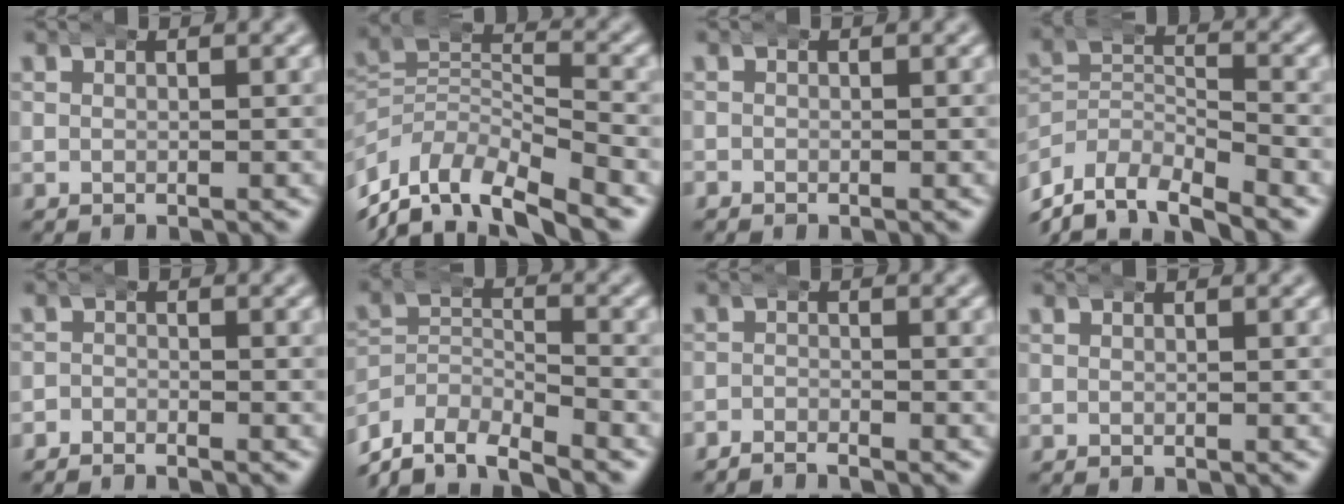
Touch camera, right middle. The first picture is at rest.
{"total": 11.1, "force": [-4.6, 7.0, 7.3], "torque": [-0.147, -0.037, -0.069]}
{"total": 0.5, "force": [-0.4, 0.3, -0.1], "torque": [0.000, -0.003, -0.010]}
{"total": 11.8, "force": [-7.1, 7.8, 5.3], "torque": [-0.103, -0.045, -0.114]}
{"total": 2.0, "force": [-1.8, 0.6, -0.2], "torque": [0.008, -0.004, -0.040]}
{"total": 10.8, "force": [-7.2, 7.0, 4.0], "torque": [-0.077, -0.040, -0.122]}
{"total": 2.2, "force": [-2.2, 0.4, -0.1], "torque": [0.007, -0.004, -0.046]}
{"total": 0.0}